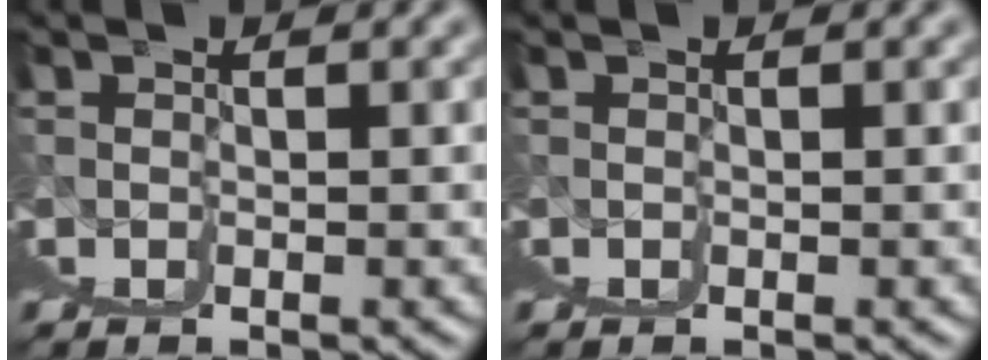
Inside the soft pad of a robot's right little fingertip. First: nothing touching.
{"total": 0.0}